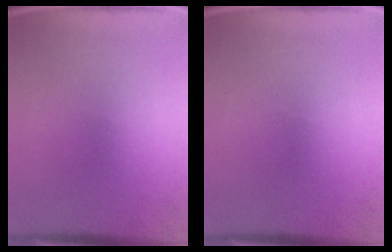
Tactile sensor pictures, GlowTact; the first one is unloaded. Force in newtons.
{"total": 0.0}